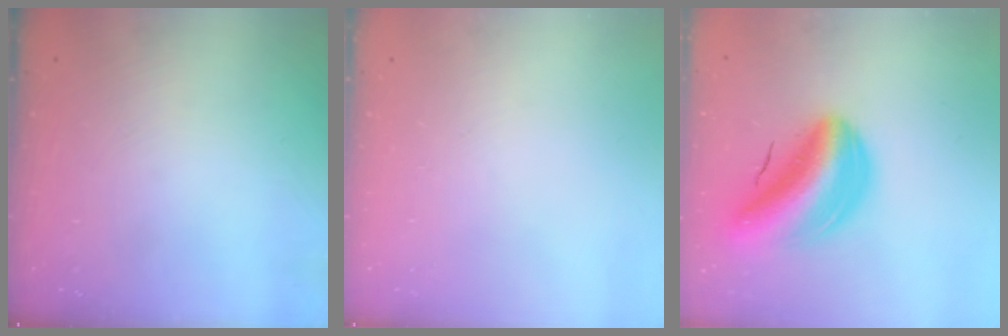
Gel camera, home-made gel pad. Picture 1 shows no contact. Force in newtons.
{"total": 0.0}
{"total": 15.7, "press": 15.0, "slide": 4.8}